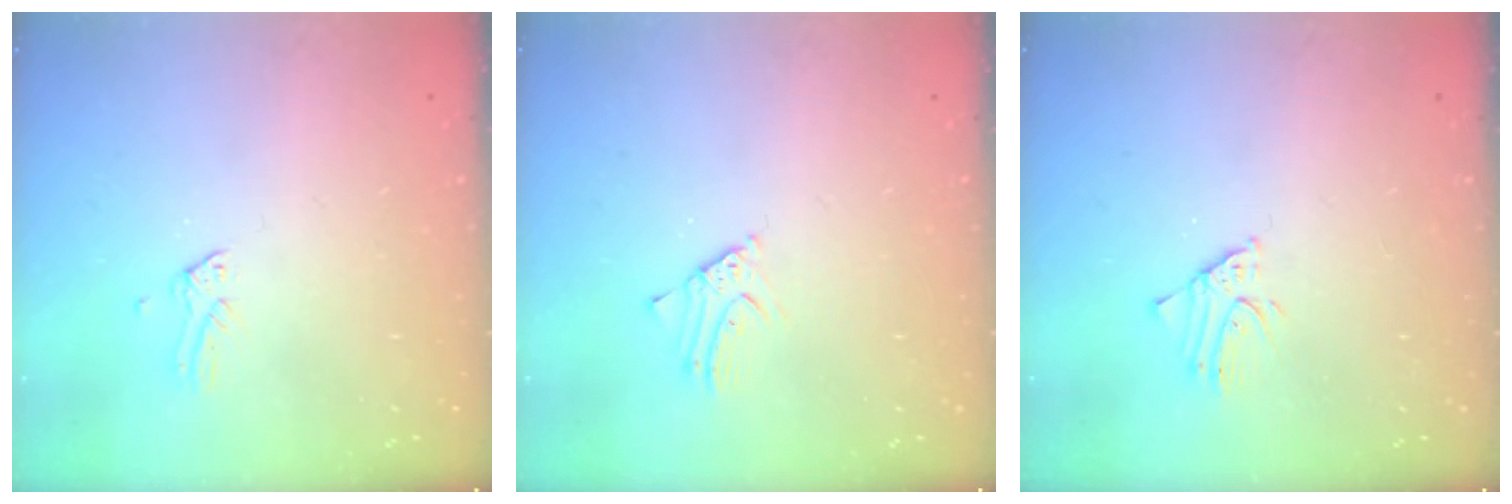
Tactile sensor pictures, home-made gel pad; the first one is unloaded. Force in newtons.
{"total": 2.3, "press": 2.3, "slide": 0.1}
{"total": 1.9, "press": 1.9, "slide": 0.1}